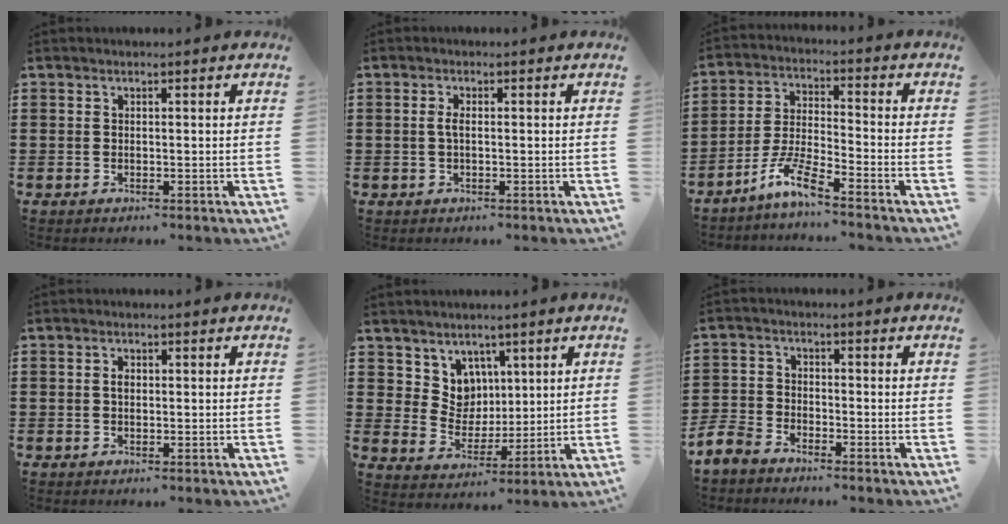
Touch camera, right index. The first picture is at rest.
{"total": 1.7, "force": [-0.2, 0.4, 1.6], "torque": [-0.038, -0.002, -0.007]}
{"total": 6.9, "force": [-5.6, 0.1, 4.1], "torque": [-0.103, -0.014, -0.113]}
{"total": 1.1, "force": [0.1, 0.6, 1.0], "torque": [-0.020, 0.003, 0.000]}
{"total": 6.2, "force": [3.6, 5.0, 0.9], "torque": [-0.050, -0.005, 0.070]}
{"total": 4.3, "force": [-3.9, 1.3, 1.1], "torque": [-0.059, -0.011, -0.090]}